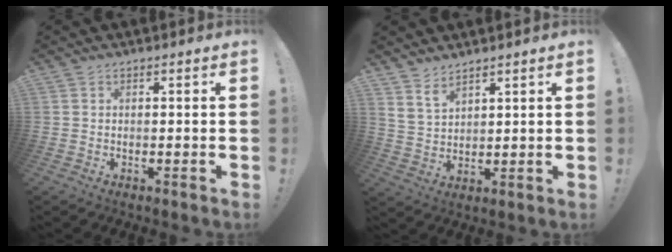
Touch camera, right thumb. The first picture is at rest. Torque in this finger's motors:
{"motor_torque": [0.06, -0.02, -0.43, 0.20, 0.05]}